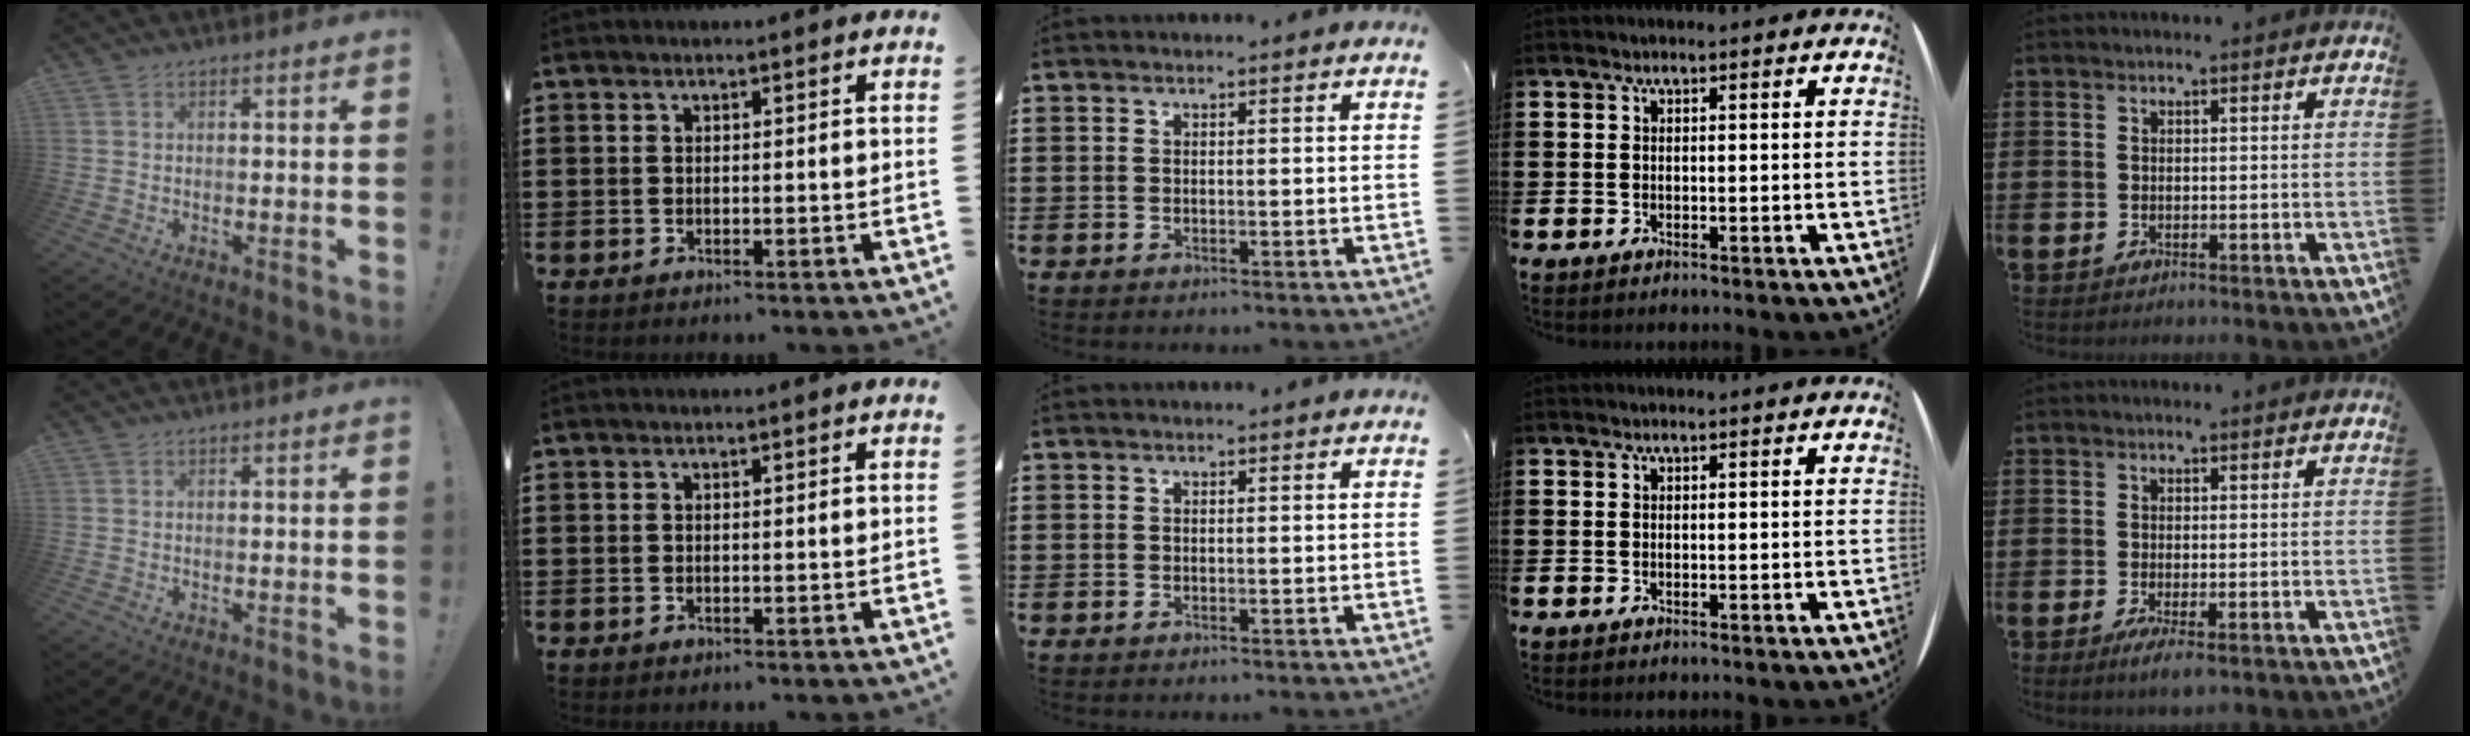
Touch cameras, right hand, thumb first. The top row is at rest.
{"little": {"total": 1.8, "force": [-0.5, 0.2, 1.7], "torque": [-0.031, -0.003, -0.009]}}